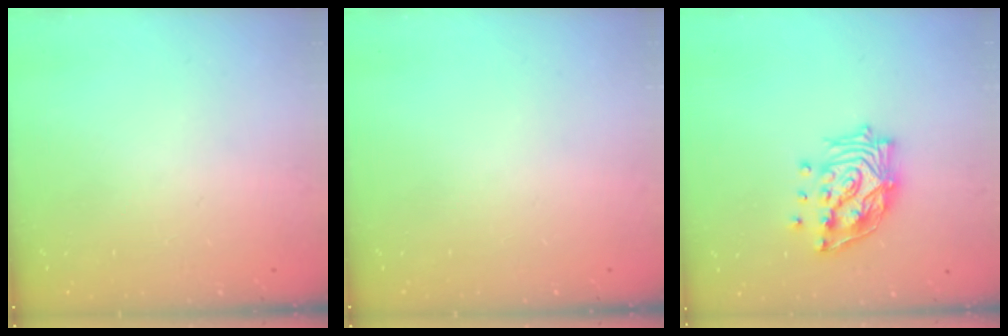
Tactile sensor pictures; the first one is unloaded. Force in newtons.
{"total": 0.0}
{"total": 14.1, "press": 14.0, "slide": 1.4}